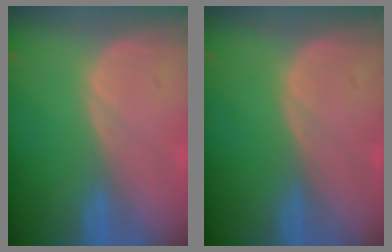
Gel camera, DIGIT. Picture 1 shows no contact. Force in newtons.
{"total": 0.0}